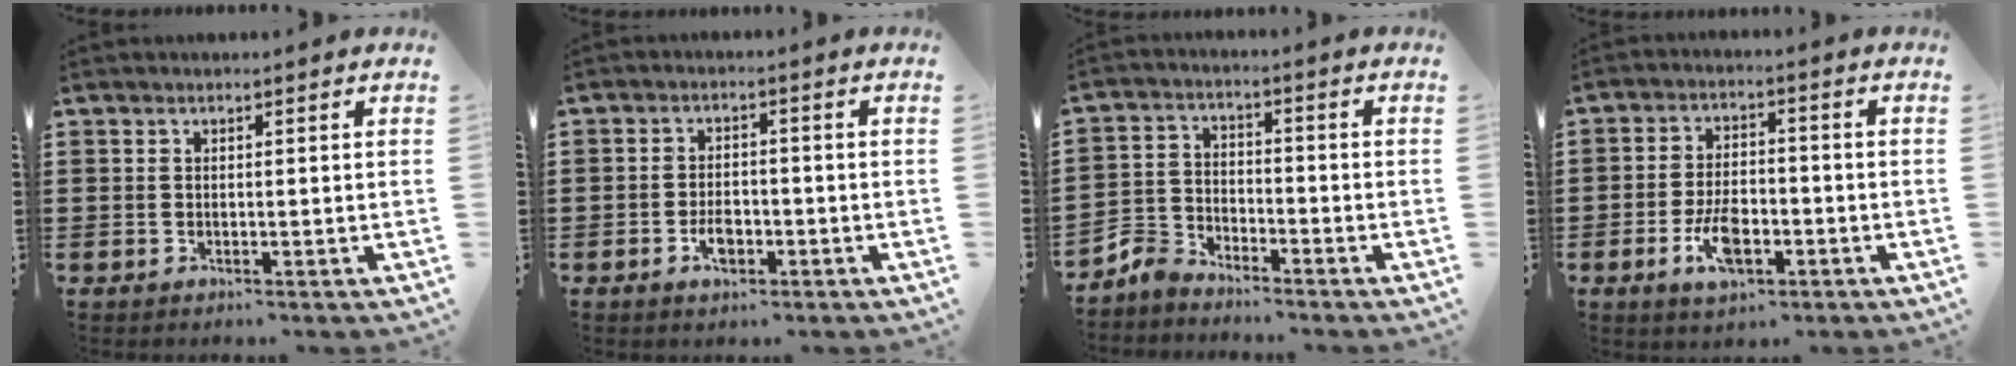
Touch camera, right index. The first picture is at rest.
{"total": 3.3, "force": [-1.4, 1.8, 2.4], "torque": [-0.043, 0.004, -0.025]}
{"total": 5.0, "force": [-4.8, 1.4, 0.7], "torque": [-0.037, 0.004, -0.104]}
{"total": 7.0, "force": [-2.6, 3.3, 5.5], "torque": [-0.115, -0.005, -0.054]}